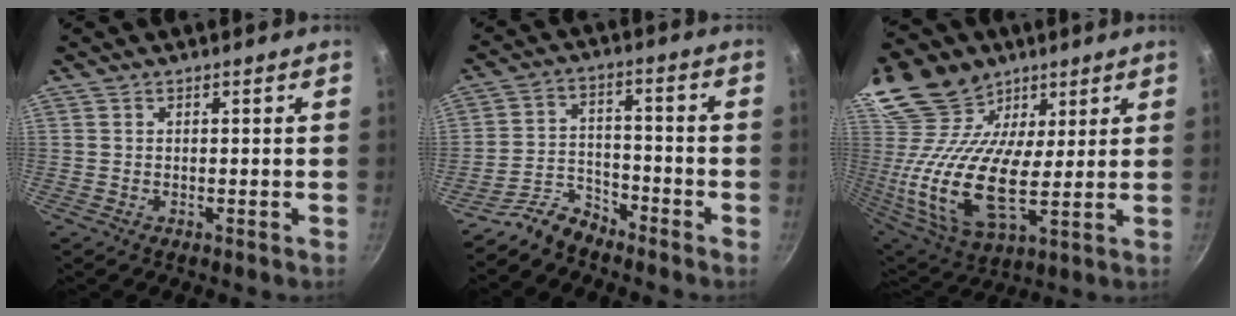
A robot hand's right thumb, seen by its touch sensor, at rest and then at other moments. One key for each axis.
{"total": 6.5, "fx": -5.9, "fy": 2.5, "fz": 1.2, "tx": -0.013, "ty": 0.063, "tz": -0.123}
{"total": 23.8, "fx": 9.4, "fy": 15.2, "fz": 15.7, "tx": -0.313, "ty": -0.045, "tz": 0.170}